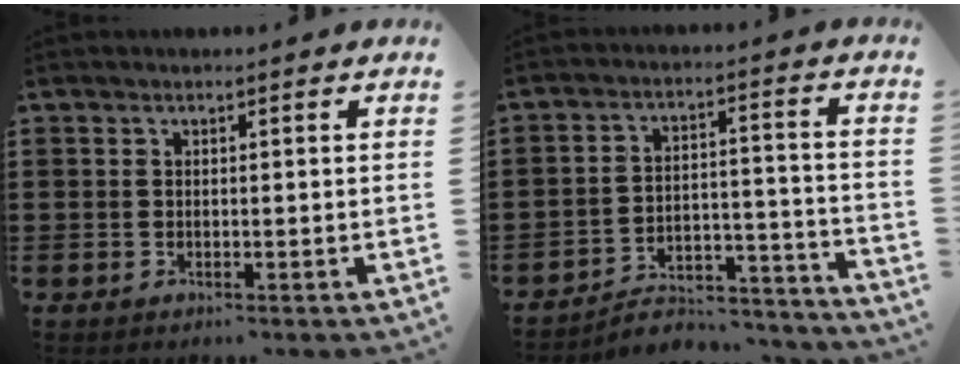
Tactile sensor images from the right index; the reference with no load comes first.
{"total": 5.1, "force": [-4.7, 1.4, 1.4], "torque": [-0.023, 0.008, -0.095]}